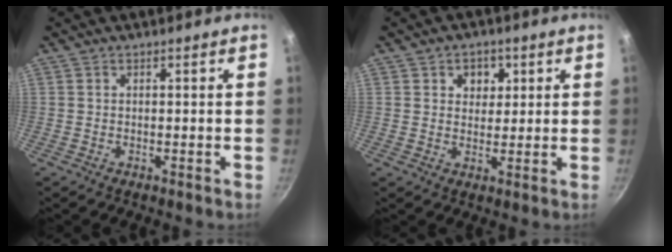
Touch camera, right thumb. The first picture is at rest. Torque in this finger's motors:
{"motor_torque": [-0.15, 0.93, -0.12, 0.12, 0.15]}